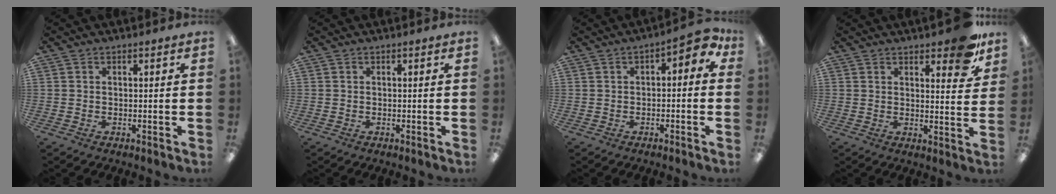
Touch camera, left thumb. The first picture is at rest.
{"total": 0.0}
{"total": 4.0, "force": [-0.2, 2.3, 3.3], "torque": [-0.046, 0.003, -0.010]}
{"total": 8.8, "force": [6.6, 3.1, 5.0], "torque": [-0.050, -0.043, 0.109]}